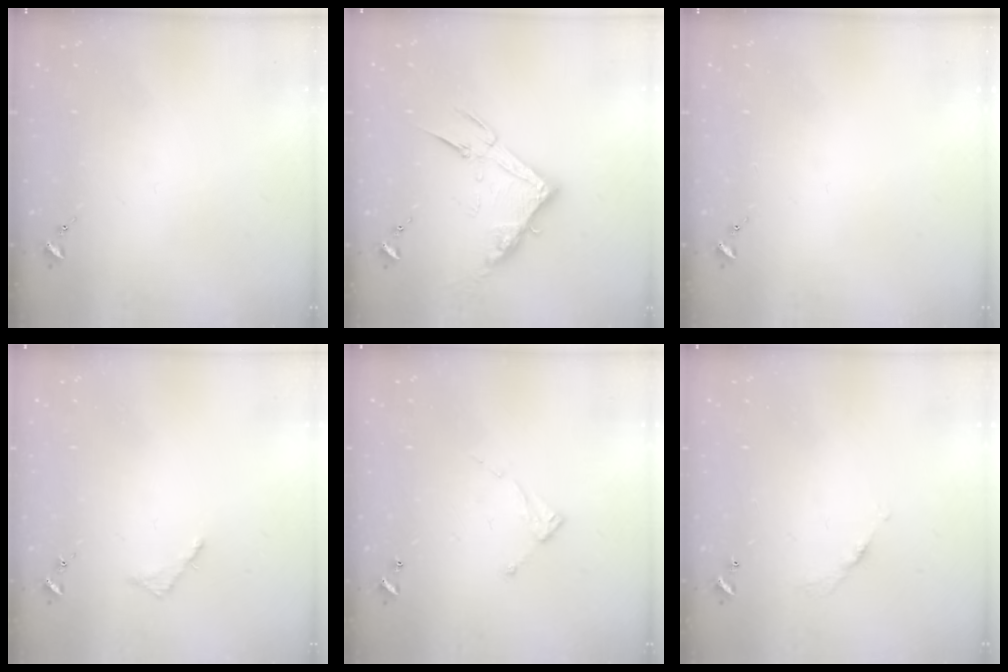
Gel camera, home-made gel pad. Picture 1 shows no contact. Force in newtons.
{"total": 13.9, "press": 13.8, "slide": 0.9}
{"total": 0.0}
{"total": 2.8, "press": 2.7, "slide": 0.3}
{"total": 6.9, "press": 6.9, "slide": 0.4}
{"total": 4.4, "press": 4.3, "slide": 0.2}